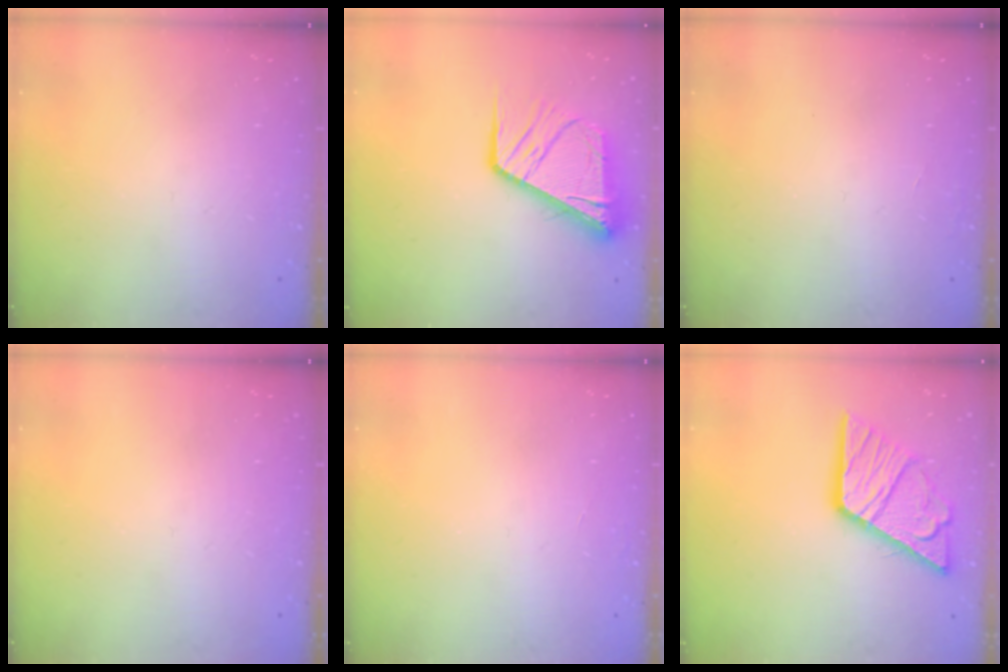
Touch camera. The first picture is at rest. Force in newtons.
{"total": 16.4, "press": 16.3, "slide": 1.6}
{"total": 0.0}
{"total": 0.0}
{"total": 0.0}
{"total": 17.9, "press": 17.8, "slide": 2.0}